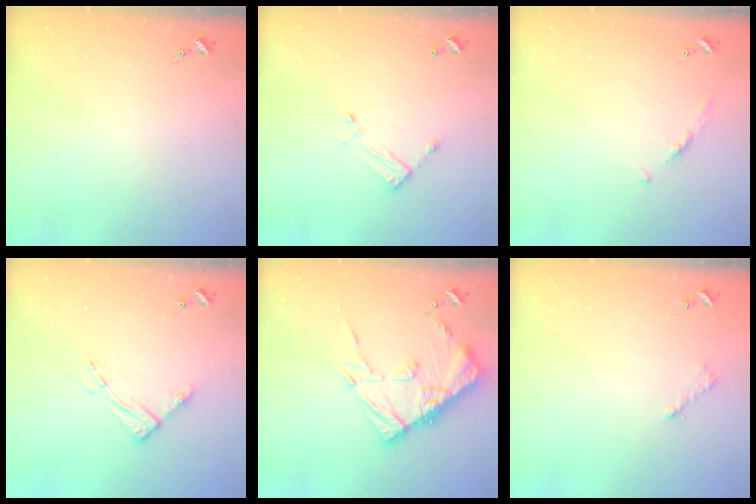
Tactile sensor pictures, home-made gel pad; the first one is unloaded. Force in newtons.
{"total": 7.2, "press": 7.2, "slide": 0.3}
{"total": 3.5, "press": 3.5, "slide": 0.5}
{"total": 8.7, "press": 8.6, "slide": 0.9}
{"total": 18.5, "press": 18.5, "slide": 1.8}
{"total": 2.6, "press": 2.6, "slide": 0.4}